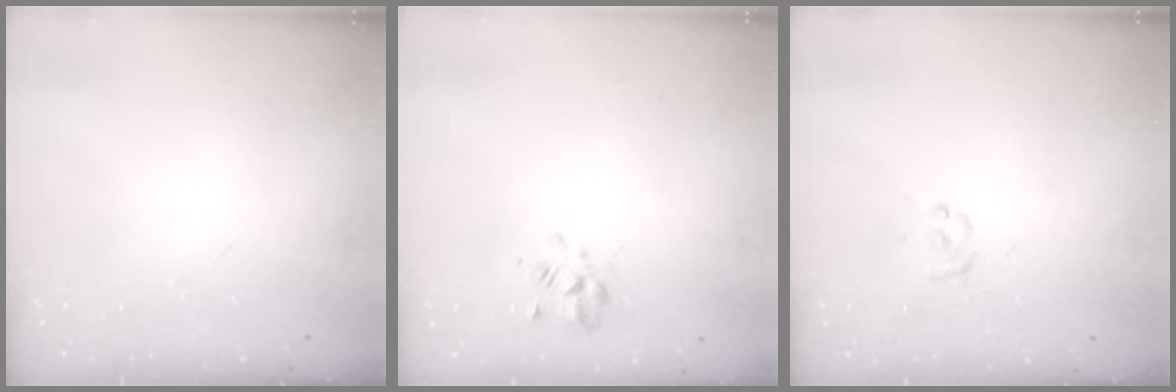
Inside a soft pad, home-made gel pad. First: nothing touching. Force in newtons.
{"total": 2.0, "press": 1.7, "slide": 0.9}
{"total": 1.1, "press": 1.1, "slide": 0.2}